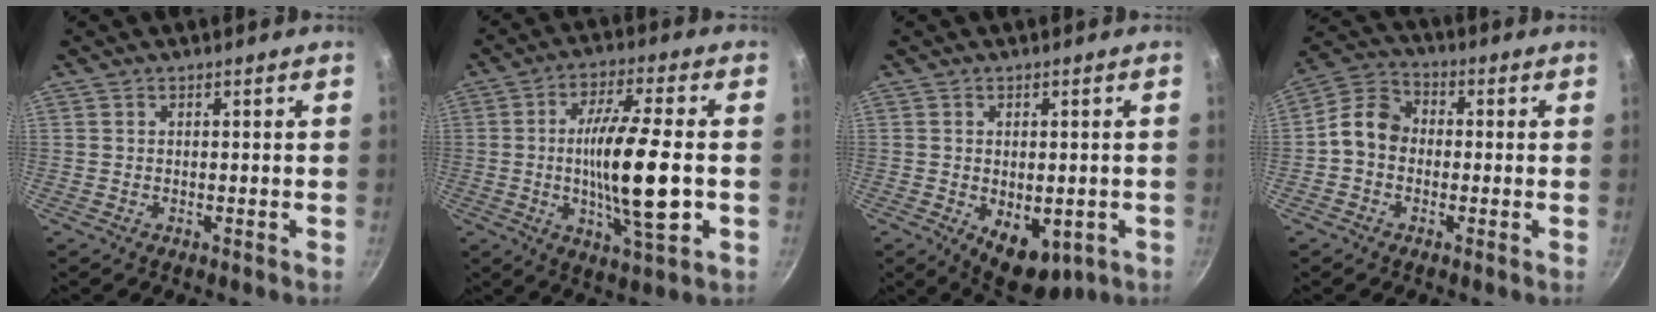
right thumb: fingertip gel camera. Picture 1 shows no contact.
{"total": 16.1, "force": [-1.5, 3.5, 15.6], "torque": [-0.273, 0.006, -0.030]}
{"total": 9.1, "force": [-2.2, 5.6, 6.8], "torque": [-0.069, -0.006, -0.015]}
{"total": 7.7, "force": [-0.8, 6.3, 4.4], "torque": [-0.056, 0.025, -0.040]}